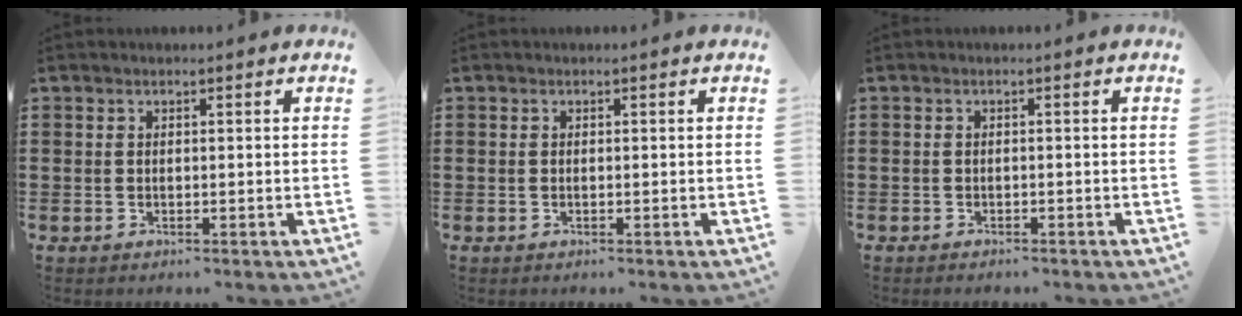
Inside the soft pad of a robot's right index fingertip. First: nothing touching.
{"total": 0.0}
{"total": 0.7, "force": [-0.7, 0.1, -0.1], "torque": [0.000, 0.002, -0.016]}